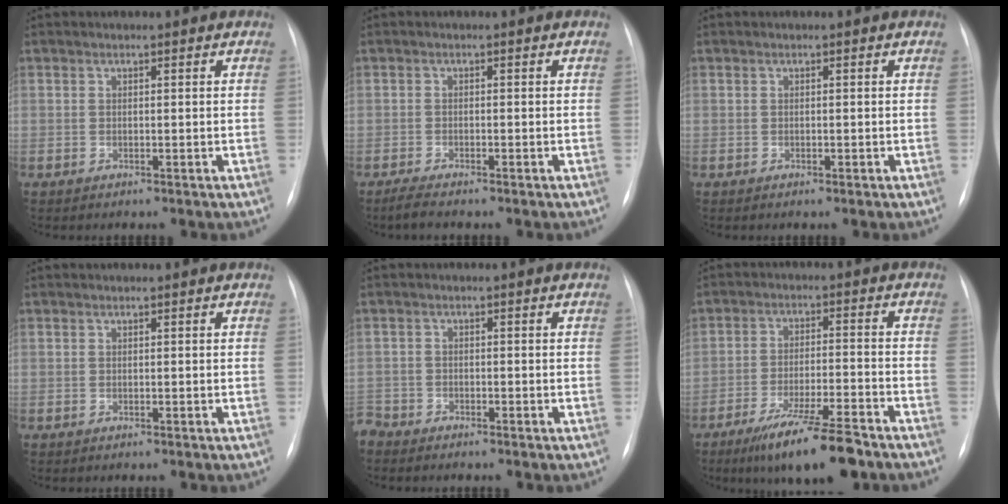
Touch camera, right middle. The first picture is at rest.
{"total": 2.2, "force": [-1.8, 0.0, 1.2], "torque": [-0.037, -0.011, -0.031]}
{"total": 0.0}
{"total": 0.0}
{"total": 2.6, "force": [-2.5, 0.9, 0.0], "torque": [0.001, -0.004, -0.047]}
{"total": 11.3, "force": [-8.1, 1.1, 7.7], "torque": [-0.134, -0.026, -0.136]}